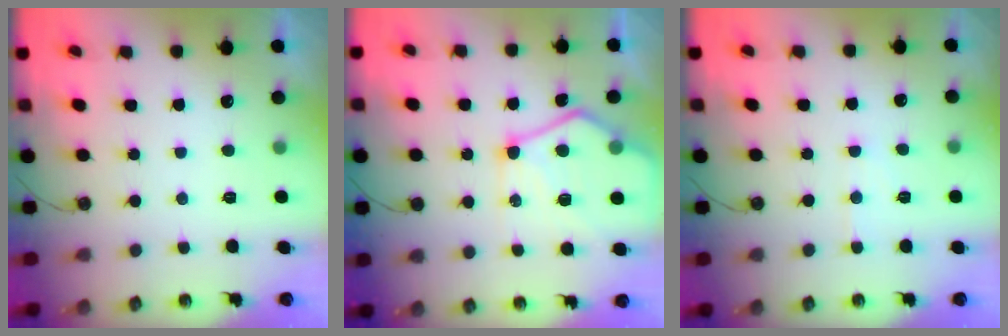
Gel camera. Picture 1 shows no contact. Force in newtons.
{"total": 17.0, "press": 16.9, "slide": 1.7}
{"total": 4.2, "press": 4.2, "slide": 0.6}